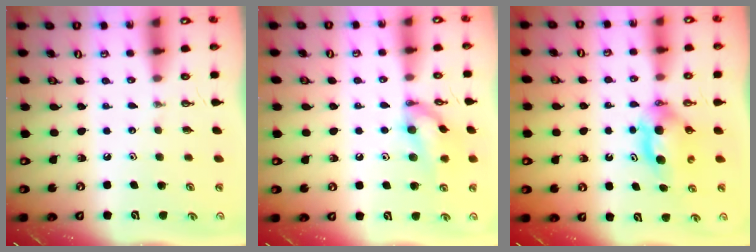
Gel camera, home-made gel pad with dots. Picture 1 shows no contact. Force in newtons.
{"total": 12.8, "press": 12.8, "slide": 0.6}
{"total": 6.4, "press": 6.1, "slide": 2.1}